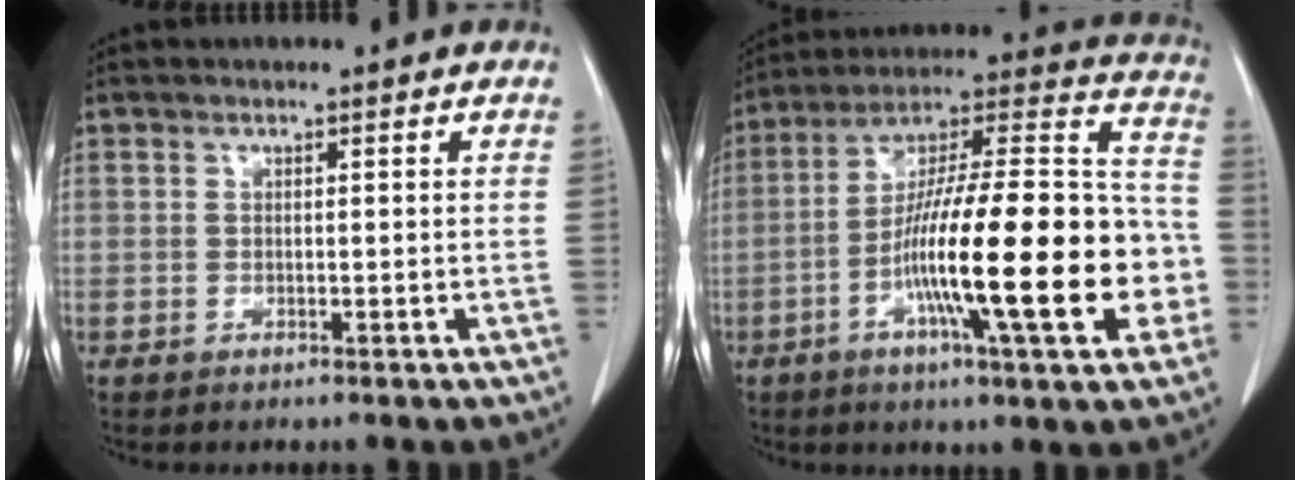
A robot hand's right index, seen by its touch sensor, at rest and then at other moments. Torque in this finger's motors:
{"motor_torque": [1.73, -0.41, 0.75, 0.21]}